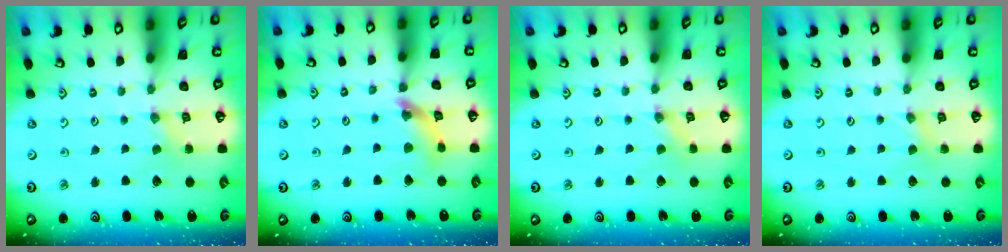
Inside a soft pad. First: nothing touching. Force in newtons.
{"total": 9.0, "press": 8.9, "slide": 1.0}
{"total": 0.0}
{"total": 1.6, "press": 1.5, "slide": 0.3}